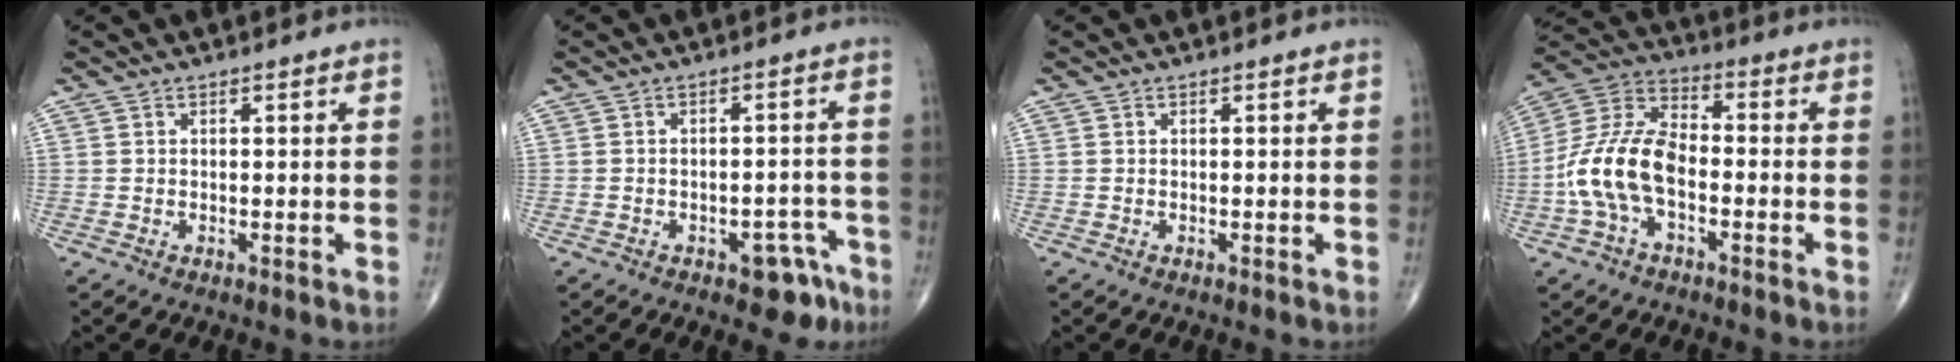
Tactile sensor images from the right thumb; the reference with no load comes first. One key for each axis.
{"total": 6.1, "fx": -3.7, "fy": 3.3, "fz": 3.5, "tx": -0.020, "ty": 0.034, "tz": -0.042}
{"total": 0.0}
{"total": 13.9, "fx": -3.3, "fy": 7.9, "fz": 11.0, "tx": -0.224, "ty": 0.040, "tz": -0.070}